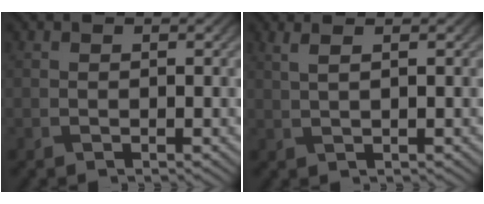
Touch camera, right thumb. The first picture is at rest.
{"total": 2.1, "force": [1.1, 0.5, 1.7], "torque": [-0.032, 0.005, 0.018]}